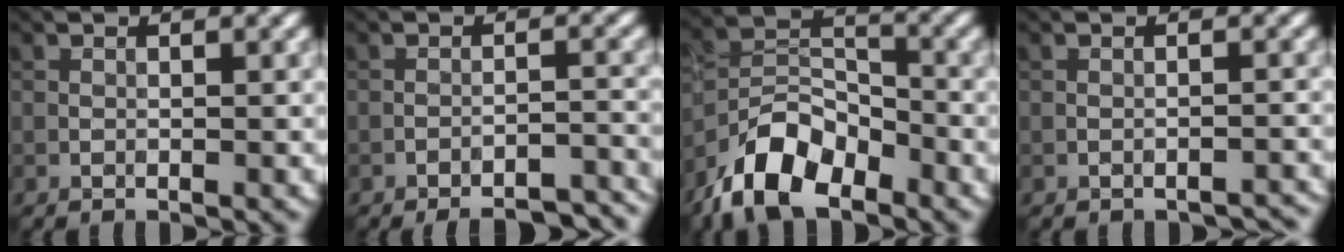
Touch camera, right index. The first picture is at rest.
{"total": 7.2, "force": [-6.6, 1.8, 2.1], "torque": [-0.015, 0.019, -0.076]}
{"total": 8.2, "force": [-5.6, 4.2, 4.4], "torque": [-0.078, 0.001, -0.117]}
{"total": 1.3, "force": [-1.2, 0.3, 0.2], "torque": [0.003, 0.005, -0.017]}